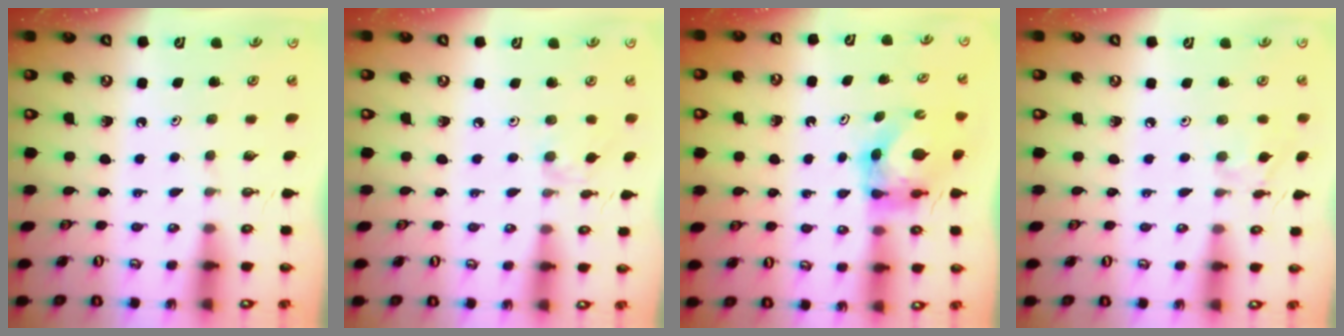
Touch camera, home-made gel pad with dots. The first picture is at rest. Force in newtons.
{"total": 1.4, "press": 1.4, "slide": 0.4}
{"total": 6.0, "press": 6.0, "slide": 0.3}
{"total": 4.1, "press": 4.1, "slide": 0.5}